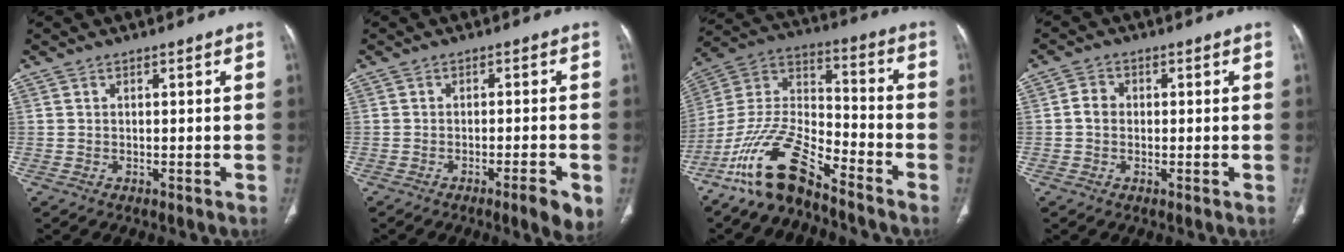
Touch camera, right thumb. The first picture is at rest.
{"total": 5.0, "force": [-2.4, 0.6, 4.4], "torque": [-0.063, 0.004, -0.034]}
{"total": 14.5, "force": [-11.0, 4.4, 8.4], "torque": [-0.160, 0.082, -0.216]}
{"total": 3.1, "force": [-0.3, 2.7, 1.5], "torque": [-0.016, 0.012, -0.012]}